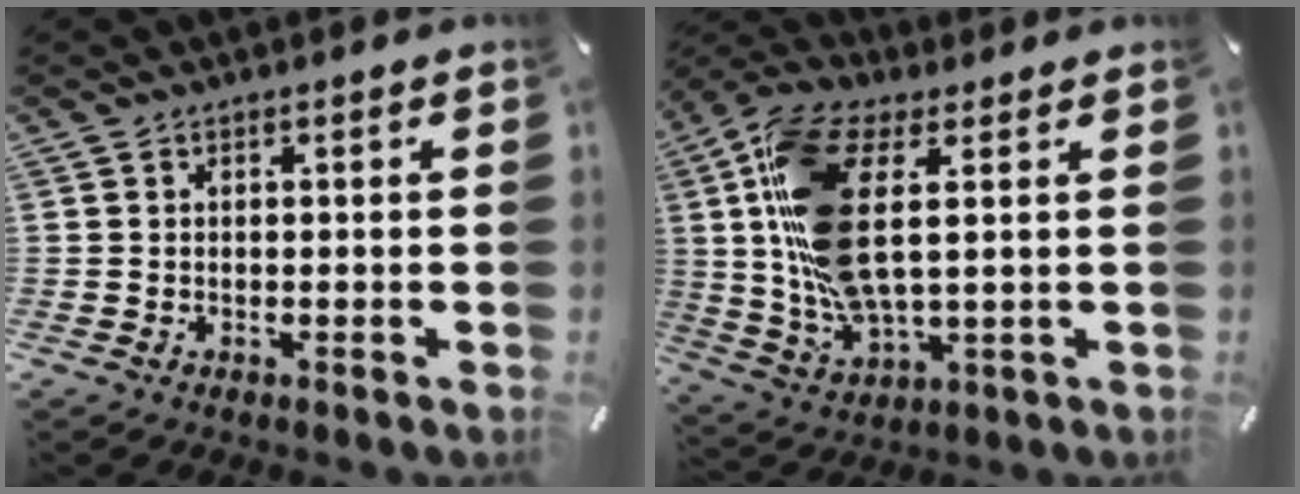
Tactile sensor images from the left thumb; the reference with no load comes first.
{"total": 16.3, "force": [3.5, 6.9, 14.3], "torque": [-0.308, -0.012, 0.066]}